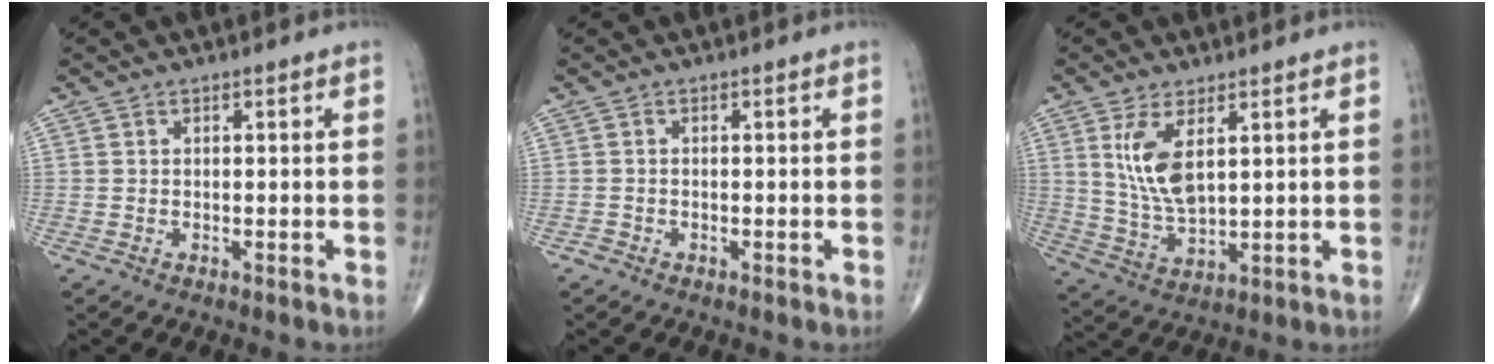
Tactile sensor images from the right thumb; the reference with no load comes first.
{"total": 0.7, "force": [-0.5, 0.5, 0.0], "torque": [0.002, 0.003, -0.015]}
{"total": 8.9, "force": [3.1, 3.8, 7.4], "torque": [-0.145, -0.021, 0.073]}